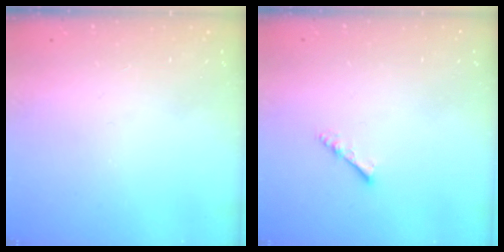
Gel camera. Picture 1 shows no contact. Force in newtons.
{"total": 2.9, "press": 2.8, "slide": 0.4}